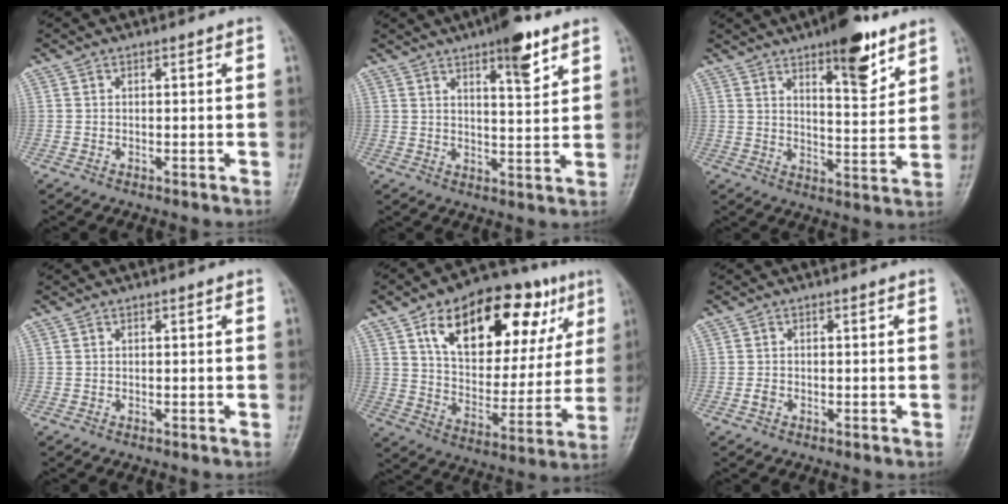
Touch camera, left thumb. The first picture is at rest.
{"total": 8.4, "force": [5.3, 2.1, 6.2], "torque": [-0.080, -0.030, 0.078]}
{"total": 12.1, "force": [7.7, 3.9, 8.5], "torque": [-0.098, -0.047, 0.114]}
{"total": 0.0}
{"total": 25.7, "force": [12.0, 13.5, 18.3], "torque": [-0.231, -0.006, 0.192]}
{"total": 1.1, "force": [-0.5, 0.8, 0.5], "torque": [-0.011, 0.001, -0.010]}